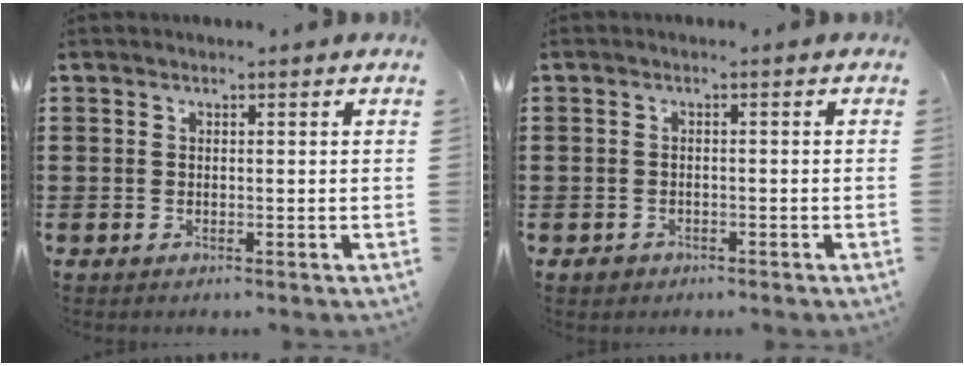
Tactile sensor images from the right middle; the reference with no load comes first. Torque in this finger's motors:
{"motor_torque": [1.41, 0.20, -0.05, 0.00]}